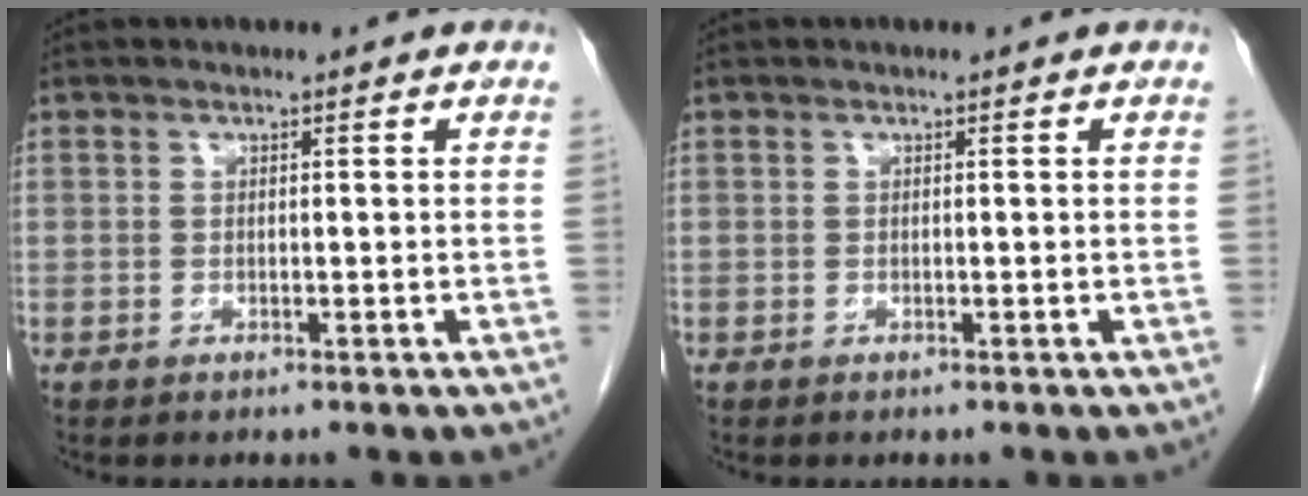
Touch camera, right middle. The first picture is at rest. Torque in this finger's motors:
{"motor_torque": [0.06, 0.01, 0.02, 0.00]}